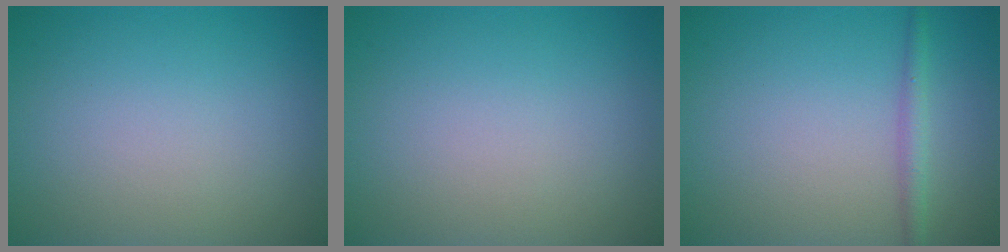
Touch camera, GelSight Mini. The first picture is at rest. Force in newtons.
{"total": 0.0}
{"total": 1.6, "press": 1.6, "slide": 0.1}